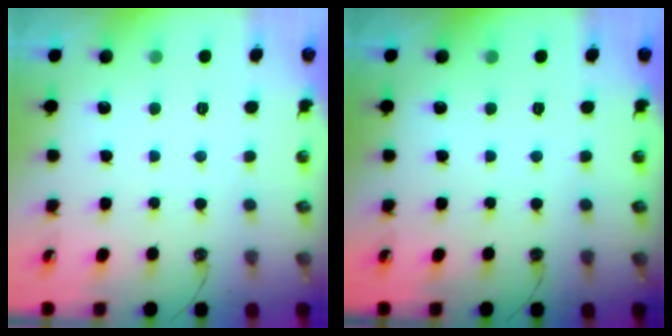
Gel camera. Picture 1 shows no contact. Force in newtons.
{"total": 0.0}